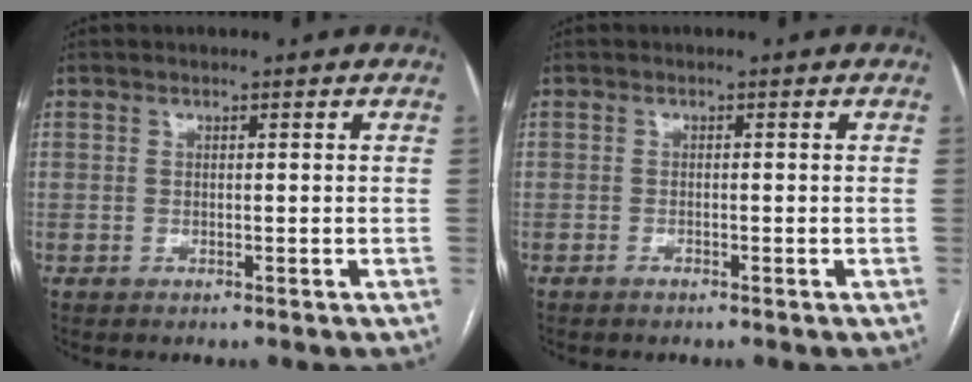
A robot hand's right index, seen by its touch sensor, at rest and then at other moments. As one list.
[{"total": 0.8, "force": [-0.5, 0.4, 0.4], "torque": [-0.009, 0.000, -0.009]}]